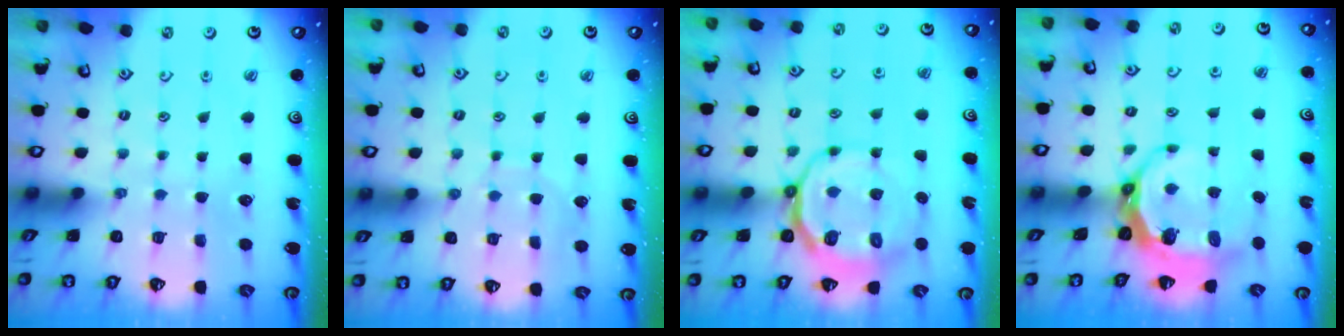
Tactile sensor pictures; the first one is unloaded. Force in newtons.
{"total": 4.0, "press": 4.0, "slide": 0.4}
{"total": 9.5, "press": 9.0, "slide": 3.0}
{"total": 7.9, "press": 6.9, "slide": 3.8}